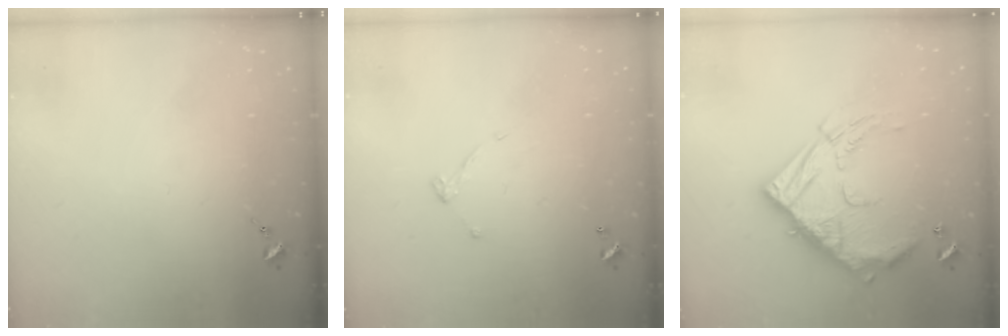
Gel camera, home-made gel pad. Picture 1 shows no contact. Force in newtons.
{"total": 4.4, "press": 4.4, "slide": 0.2}
{"total": 21.3, "press": 21.2, "slide": 2.1}